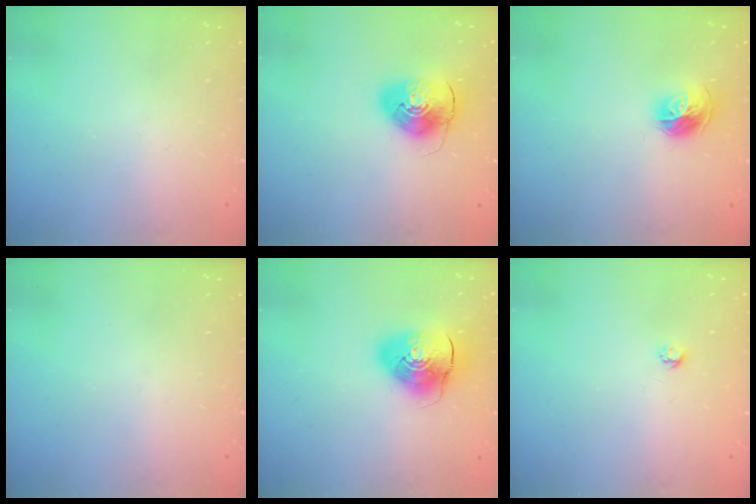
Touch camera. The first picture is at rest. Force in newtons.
{"total": 9.2, "press": 9.0, "slide": 1.5}
{"total": 10.6, "press": 10.5, "slide": 1.2}
{"total": 0.0}
{"total": 11.8, "press": 11.7, "slide": 1.9}
{"total": 2.7, "press": 2.7, "slide": 0.4}